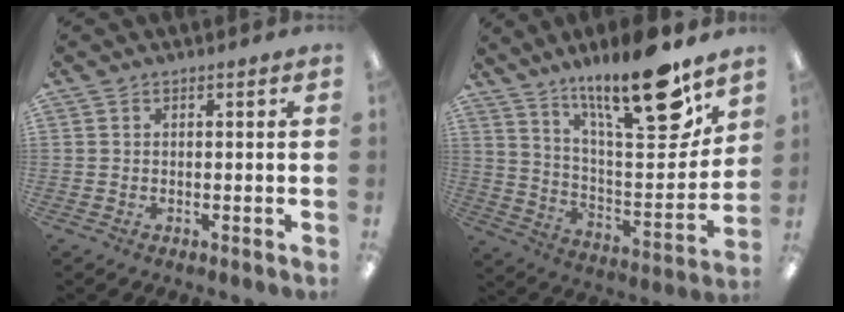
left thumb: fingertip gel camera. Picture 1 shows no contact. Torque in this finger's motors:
{"motor_torque": [1.19, 1.14, 1.51, -1.26, 0.08]}